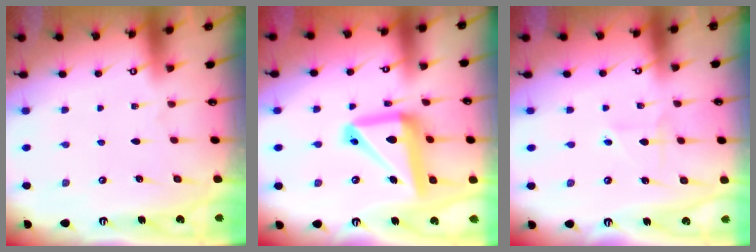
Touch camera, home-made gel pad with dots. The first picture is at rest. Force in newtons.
{"total": 17.3, "press": 17.2, "slide": 2.0}
{"total": 2.6, "press": 2.5, "slide": 0.9}